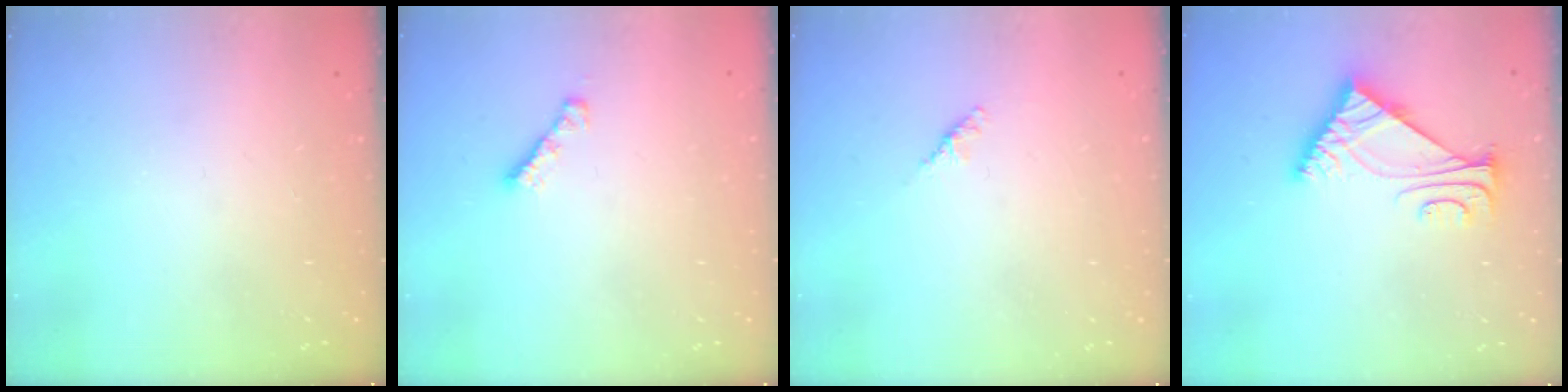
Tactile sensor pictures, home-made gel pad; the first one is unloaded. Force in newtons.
{"total": 2.3, "press": 2.3, "slide": 0.4}
{"total": 1.8, "press": 1.7, "slide": 0.6}
{"total": 6.6, "press": 6.6, "slide": 1.0}